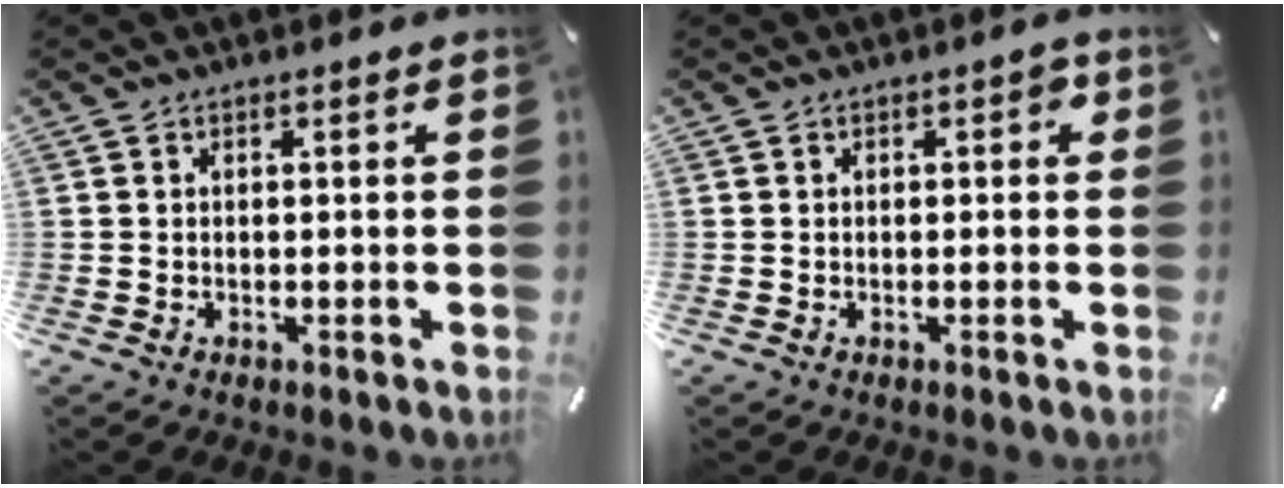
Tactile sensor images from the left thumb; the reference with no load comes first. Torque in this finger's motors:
{"motor_torque": [0.35, 0.39, 0.11, -0.15, 0.02]}